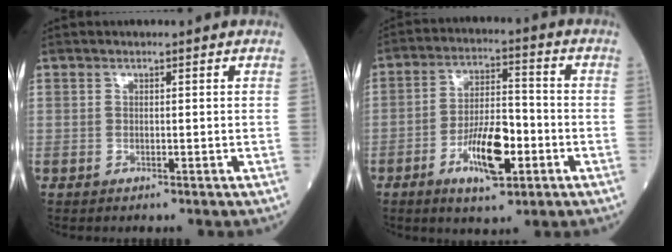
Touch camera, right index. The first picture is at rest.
{"total": 9.8, "force": [-3.9, 3.1, 8.5], "torque": [-0.157, 0.003, -0.066]}